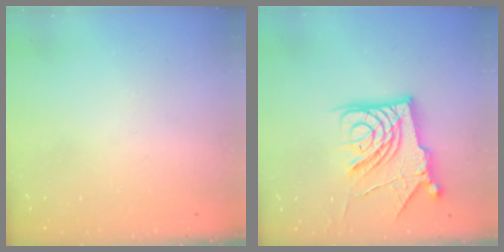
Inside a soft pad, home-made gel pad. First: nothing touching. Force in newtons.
{"total": 14.3, "press": 14.2, "slide": 1.7}